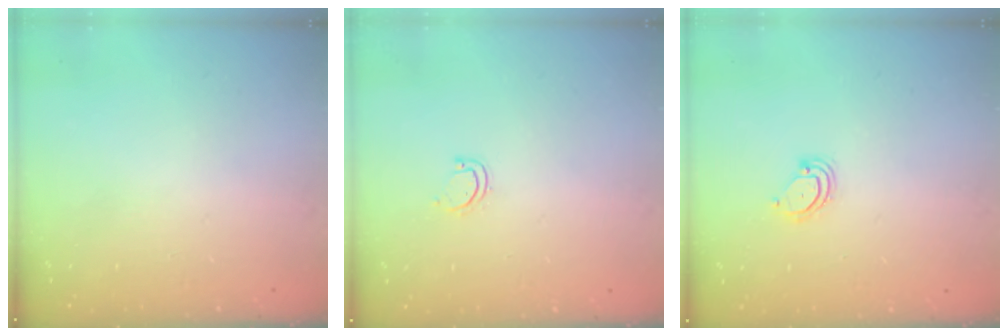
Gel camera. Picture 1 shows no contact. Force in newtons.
{"total": 4.1, "press": 4.1, "slide": 0.3}
{"total": 4.4, "press": 4.4, "slide": 0.3}